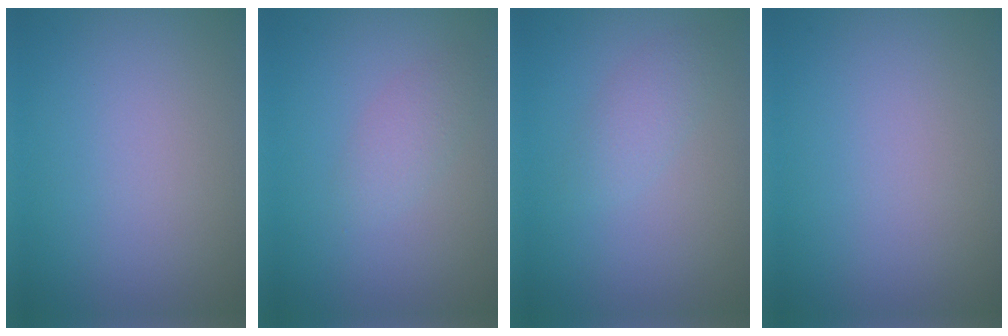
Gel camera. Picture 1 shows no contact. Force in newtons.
{"total": 1.7, "press": 1.7, "slide": 0.0}
{"total": 1.8, "press": 1.8, "slide": 0.1}
{"total": 0.0}